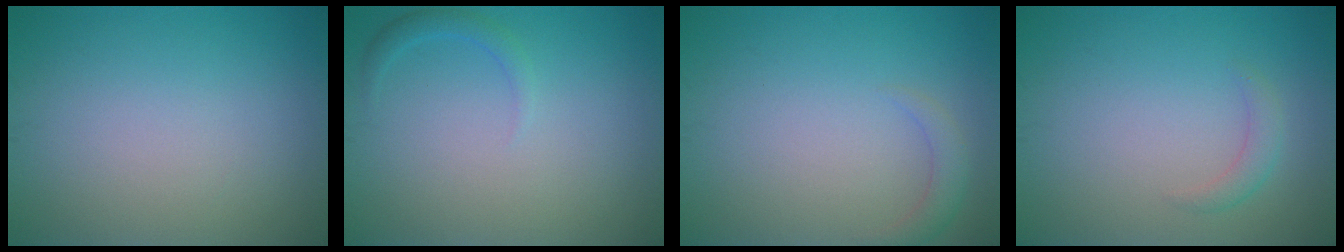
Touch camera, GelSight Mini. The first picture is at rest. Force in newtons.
{"total": 1.2, "press": 1.2, "slide": 0.1}
{"total": 1.5, "press": 1.4, "slide": 0.2}
{"total": 1.4, "press": 1.4, "slide": 0.0}